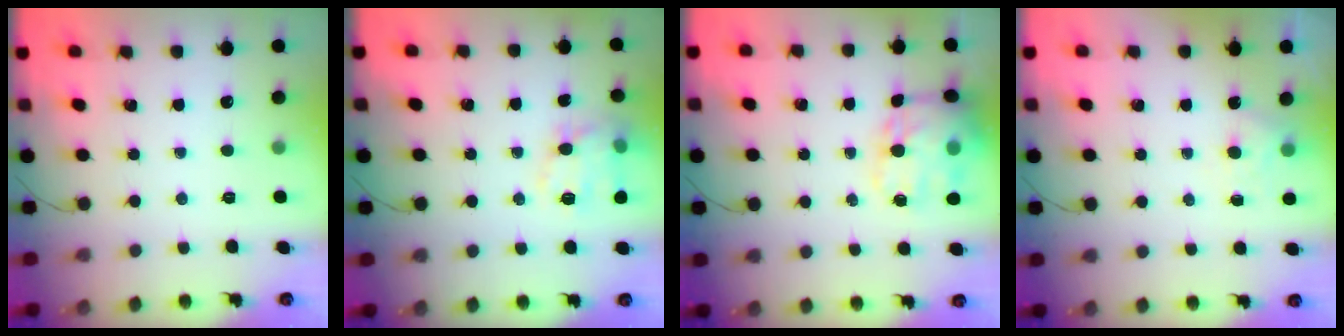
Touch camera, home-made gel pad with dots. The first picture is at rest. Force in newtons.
{"total": 13.3, "press": 13.3, "slide": 0.6}
{"total": 18.4, "press": 18.1, "slide": 3.4}
{"total": 4.5, "press": 4.2, "slide": 1.5}